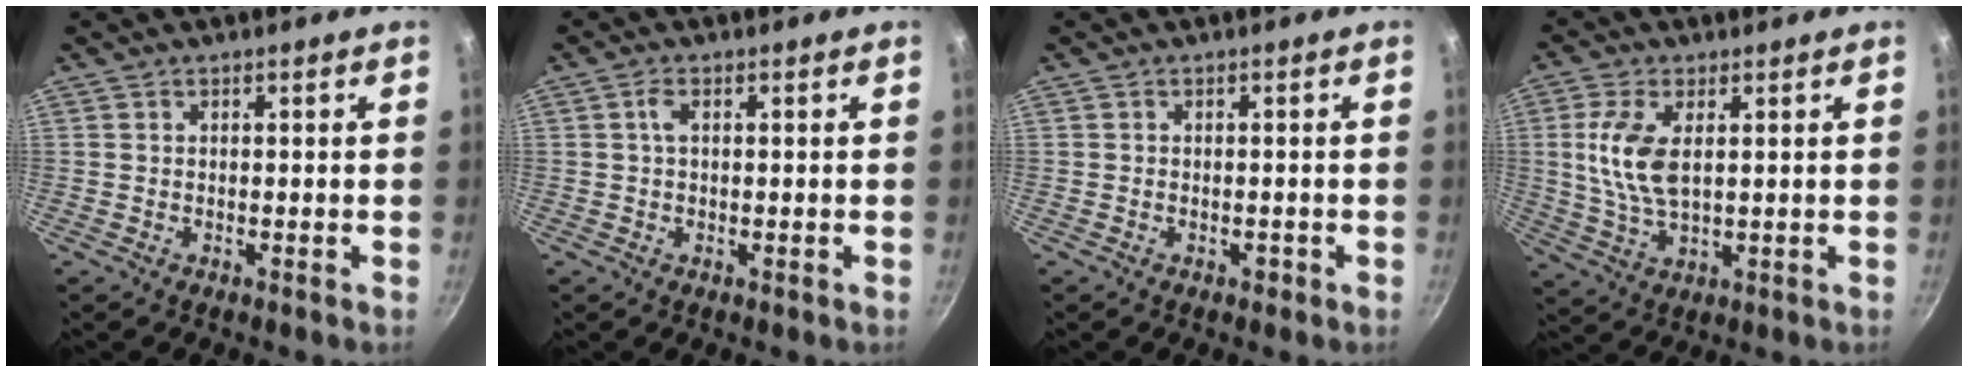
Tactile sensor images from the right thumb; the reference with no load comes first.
{"total": 2.1, "force": [0.4, 1.1, 1.7], "torque": [-0.034, 0.004, 0.005]}
{"total": 1.2, "force": [-0.6, 0.8, 0.6], "torque": [-0.006, 0.005, -0.006]}
{"total": 9.3, "force": [1.7, 4.7, 7.9], "torque": [-0.161, -0.003, 0.037]}